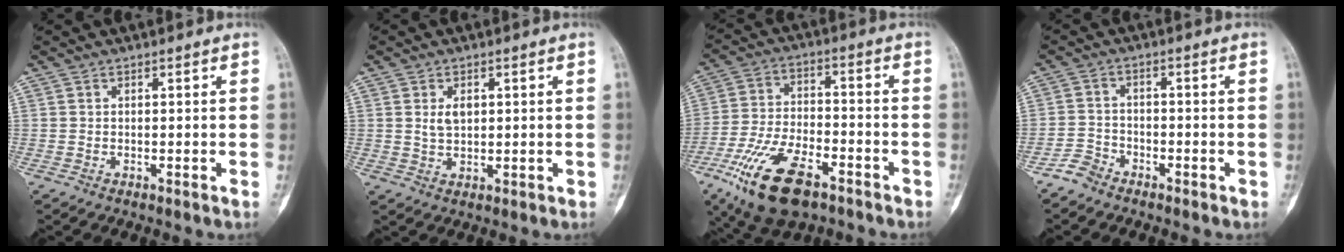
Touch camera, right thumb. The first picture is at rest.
{"total": 3.5, "force": [0.8, 2.4, 2.4], "torque": [-0.026, -0.004, 0.016]}
{"total": 17.0, "force": [-9.6, 7.7, 11.7], "torque": [-0.217, 0.032, -0.169]}
{"total": 3.8, "force": [-3.2, 2.1, 0.3], "torque": [0.002, 0.015, -0.070]}